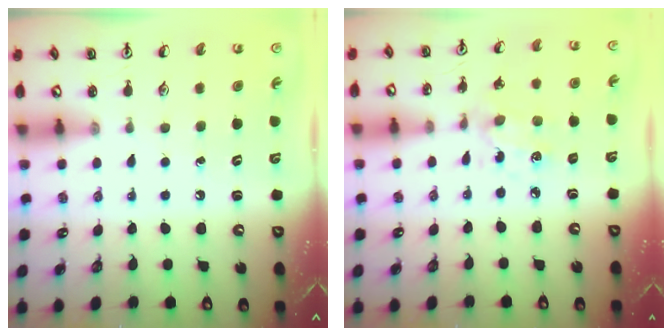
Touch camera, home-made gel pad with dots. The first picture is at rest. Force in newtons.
{"total": 2.6, "press": 2.4, "slide": 0.9}